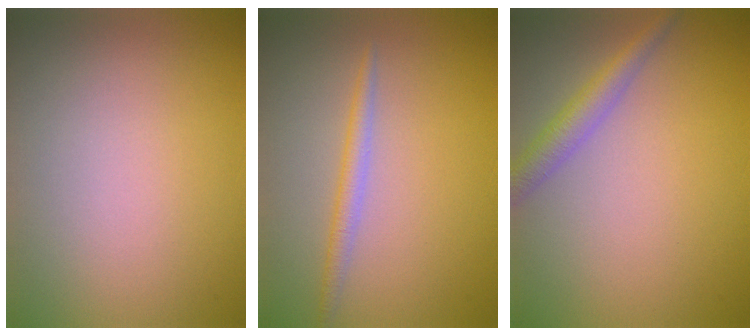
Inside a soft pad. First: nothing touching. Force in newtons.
{"total": 1.7, "press": 1.7, "slide": 0.0}
{"total": 2.7, "press": 2.7, "slide": 0.1}